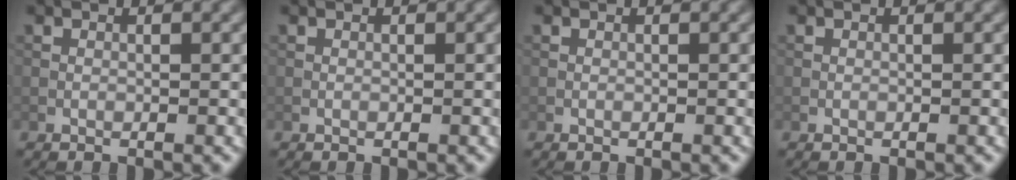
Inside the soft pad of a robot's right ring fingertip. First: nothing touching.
{"total": 0.0}
{"total": 0.0}
{"total": 0.0}